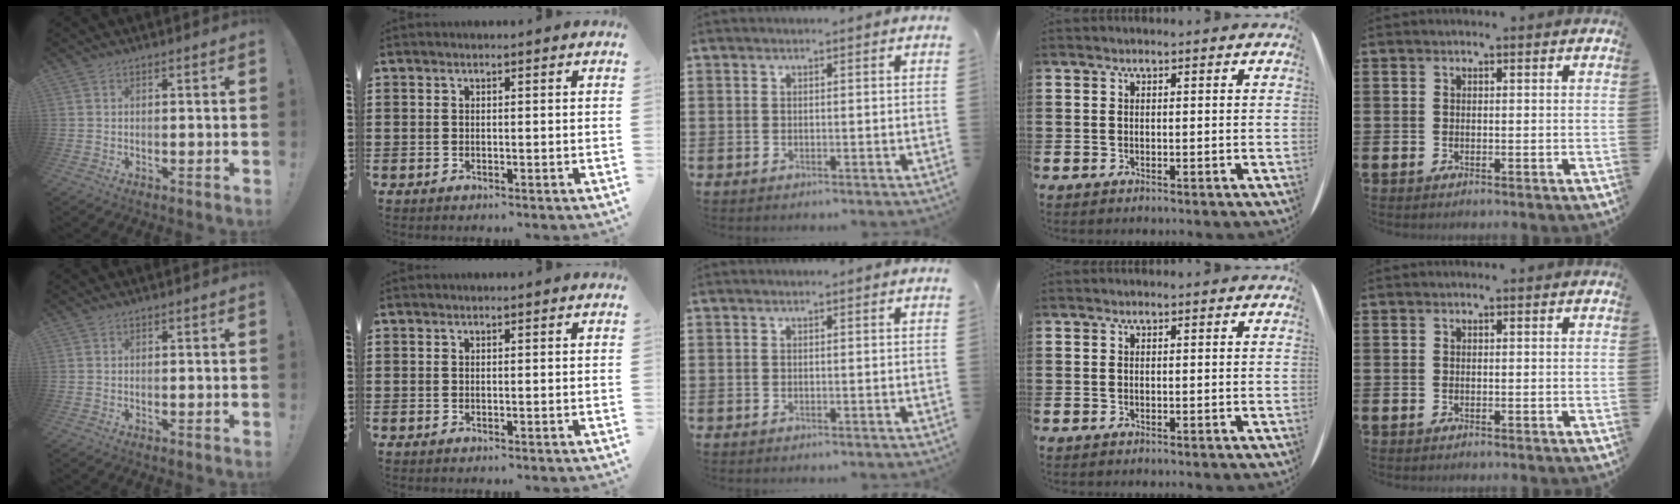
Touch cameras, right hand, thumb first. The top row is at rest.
{}